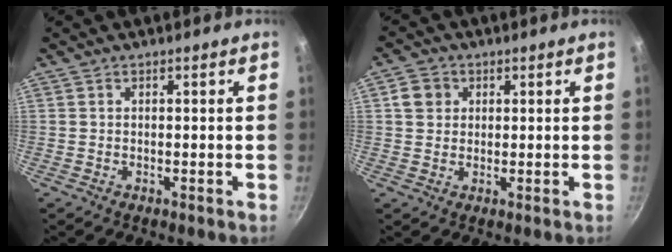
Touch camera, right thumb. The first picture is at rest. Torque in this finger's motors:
{"motor_torque": [-0.22, 0.17, 0.34, -0.20, -0.05]}